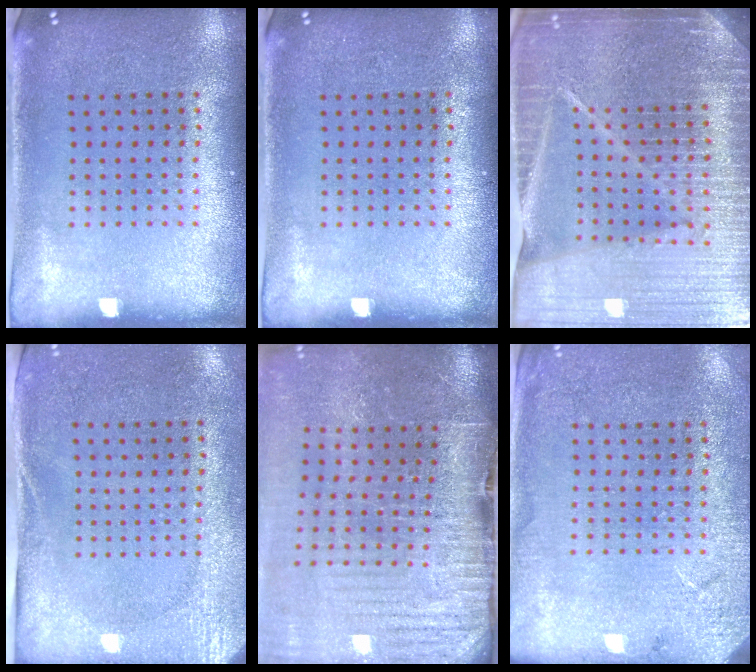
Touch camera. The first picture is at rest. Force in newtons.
{"total": 0.0}
{"total": 6.2, "press": 5.4, "slide": 3.1}
{"total": 2.7, "press": 2.1, "slide": 1.7}
{"total": 4.3, "press": 3.7, "slide": 2.2}
{"total": 2.6, "press": 2.5, "slide": 0.7}